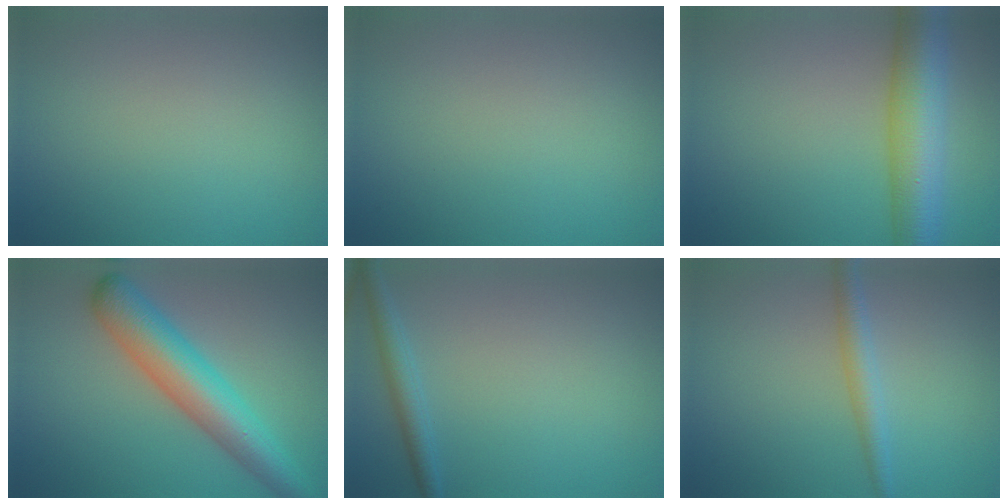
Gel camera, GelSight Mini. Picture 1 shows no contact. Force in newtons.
{"total": 0.0}
{"total": 7.9, "press": 7.9, "slide": 0.2}
{"total": 7.4, "press": 7.4, "slide": 0.1}
{"total": 2.0, "press": 2.0, "slide": 0.1}
{"total": 2.2, "press": 2.2, "slide": 0.1}